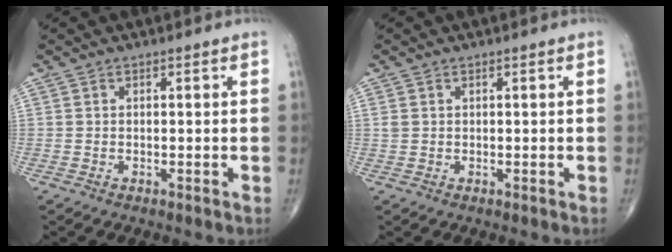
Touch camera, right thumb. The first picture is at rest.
{"total": 0.8, "force": [0.4, 0.6, 0.4], "torque": [-0.006, 0.004, 0.010]}